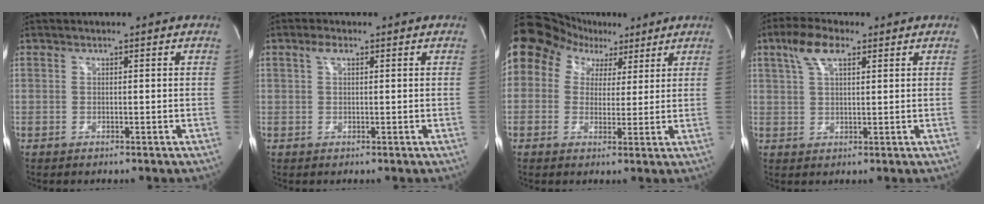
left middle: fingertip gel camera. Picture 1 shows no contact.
{"total": 1.6, "force": [0.8, 0.6, 1.3], "torque": [-0.029, 0.010, 0.015]}
{"total": 11.4, "force": [6.5, 8.4, 4.1], "torque": [-0.086, 0.061, 0.113]}
{"total": 5.9, "force": [3.2, 2.0, 4.6], "torque": [-0.099, 0.018, 0.062]}